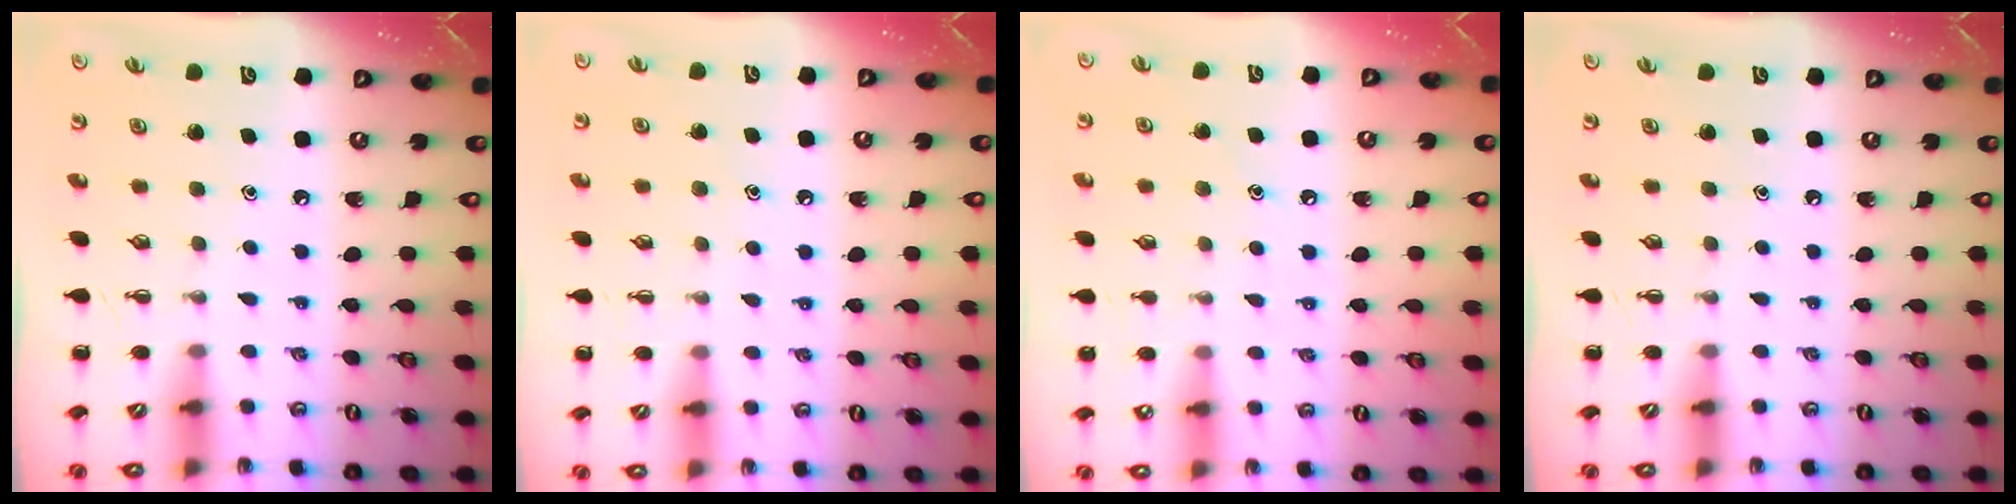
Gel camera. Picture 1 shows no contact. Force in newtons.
{"total": 6.7, "press": 6.4, "slide": 2.1}
{"total": 6.5, "press": 6.3, "slide": 1.6}
{"total": 0.0}